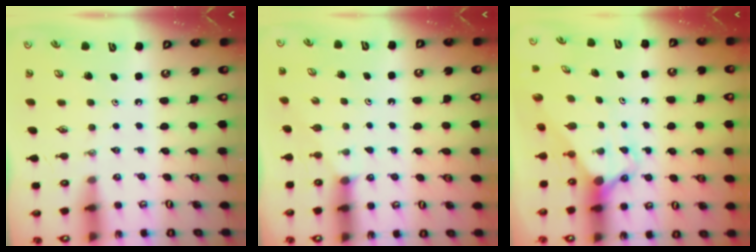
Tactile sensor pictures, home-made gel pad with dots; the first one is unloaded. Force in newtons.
{"total": 2.2, "press": 2.2, "slide": 0.3}
{"total": 2.9, "press": 2.9, "slide": 0.3}